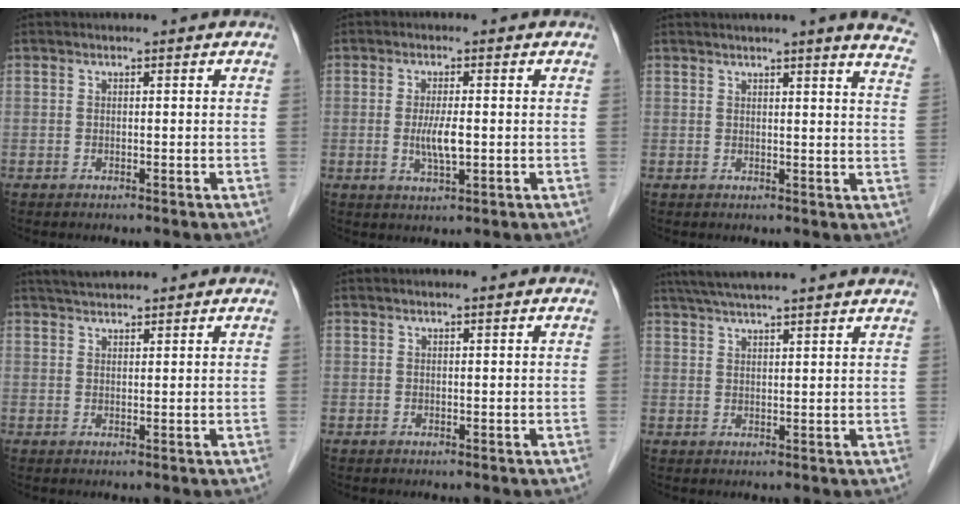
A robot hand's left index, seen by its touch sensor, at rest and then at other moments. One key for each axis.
{"total": 4.1, "fx": -0.4, "fy": 0.7, "fz": 4.0, "tx": -0.083, "ty": -0.009, "tz": -0.006}
{"total": 11.3, "fx": 9.5, "fy": -0.1, "fz": 6.2, "tx": -0.064, "ty": -0.029, "tz": 0.082}
{"total": 4.6, "fx": 4.2, "fy": 0.7, "fz": 1.6, "tx": -0.026, "ty": 0.032, "tz": 0.071}
{"total": 0.7, "fx": 0.5, "fy": 0.0, "fz": 0.4, "tx": -0.010, "ty": 0.003, "tz": 0.010}
{"total": 14.7, "fx": 12.8, "fy": 0.1, "fz": 7.1, "tx": -0.123, "ty": 0.043, "tz": 0.176}